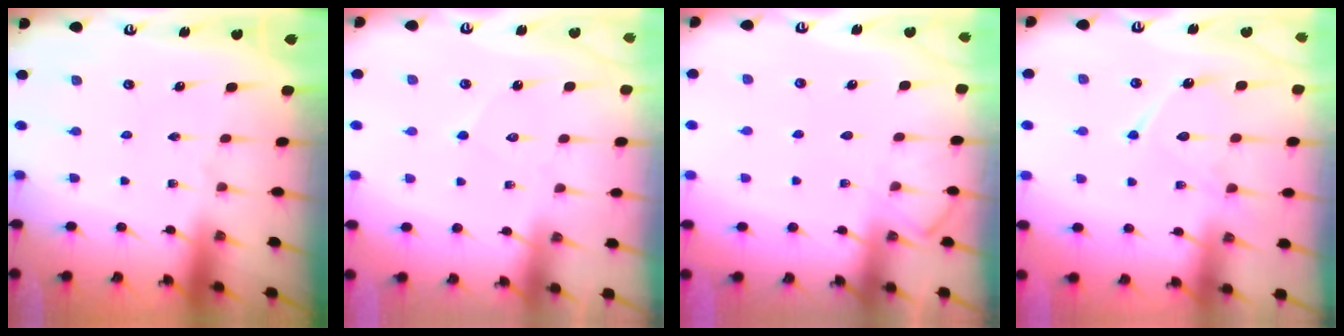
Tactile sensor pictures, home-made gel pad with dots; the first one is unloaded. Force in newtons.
{"total": 3.9, "press": 3.9, "slide": 0.3}
{"total": 6.9, "press": 6.8, "slide": 0.9}
{"total": 12.3, "press": 12.2, "slide": 1.1}